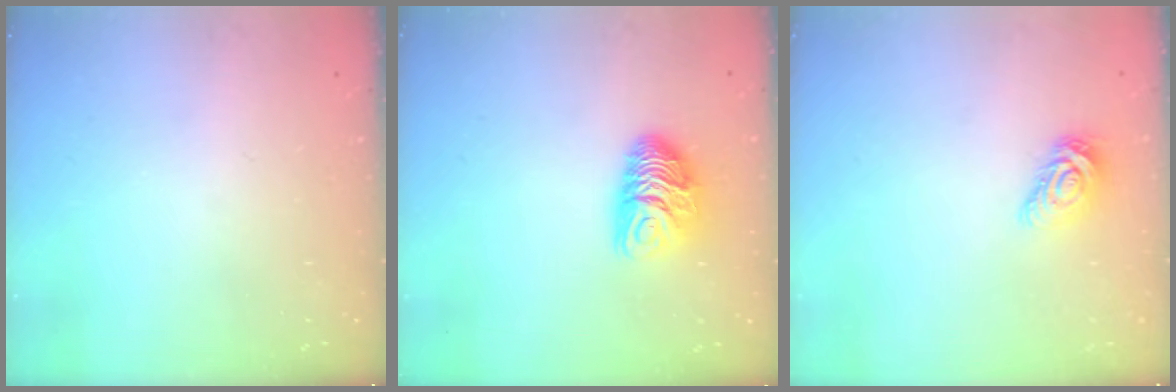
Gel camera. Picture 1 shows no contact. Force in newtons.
{"total": 8.8, "press": 8.8, "slide": 0.3}
{"total": 7.9, "press": 7.9, "slide": 0.3}